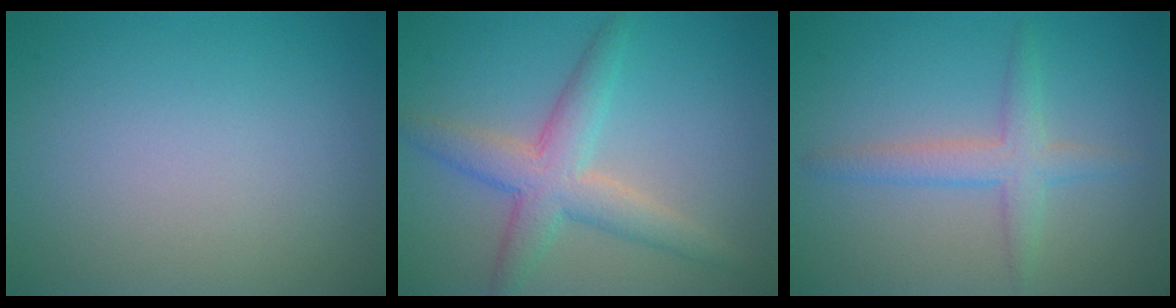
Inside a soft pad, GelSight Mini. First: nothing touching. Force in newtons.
{"total": 4.7, "press": 4.7, "slide": 0.1}
{"total": 2.7, "press": 2.7, "slide": 0.2}